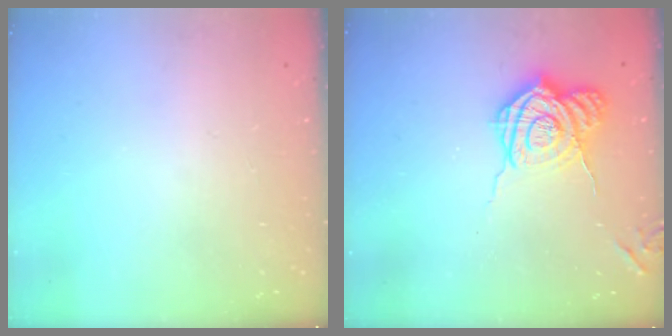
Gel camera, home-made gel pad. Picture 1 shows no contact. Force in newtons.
{"total": 13.6, "press": 13.6, "slide": 1.1}